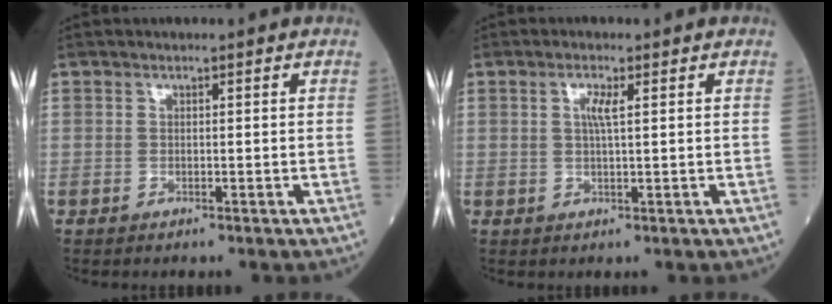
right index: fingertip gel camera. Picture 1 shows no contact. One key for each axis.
{"total": 2.3, "fx": 0.7, "fy": 0.2, "fz": 2.2, "tx": -0.046, "ty": 0.000, "tz": 0.012}